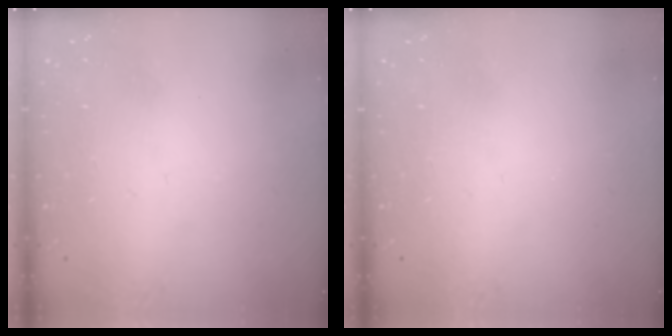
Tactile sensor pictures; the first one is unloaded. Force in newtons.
{"total": 0.0}